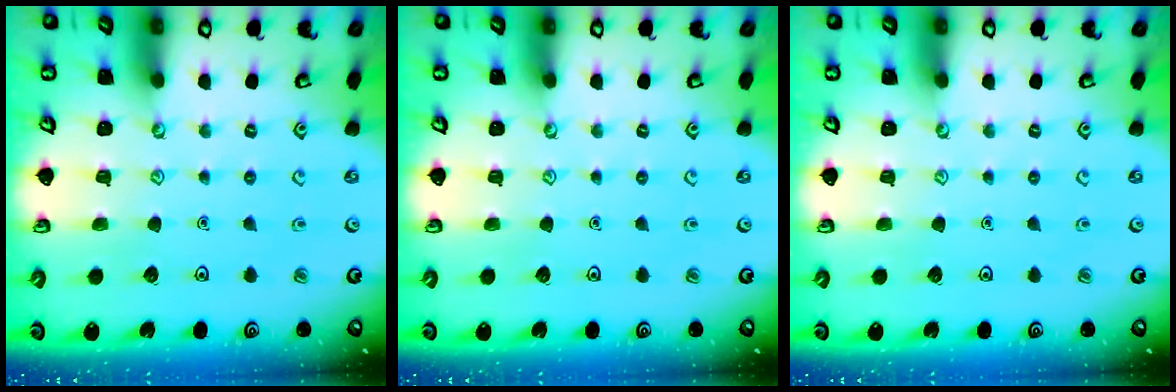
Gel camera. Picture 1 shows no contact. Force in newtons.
{"total": 0.0}
{"total": 0.0}